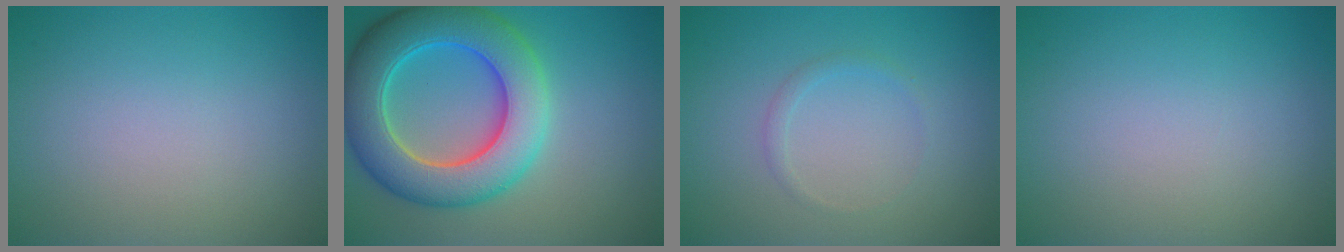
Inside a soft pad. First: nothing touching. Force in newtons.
{"total": 9.8, "press": 9.8, "slide": 0.3}
{"total": 0.9, "press": 0.9, "slide": 0.0}
{"total": 0.0}